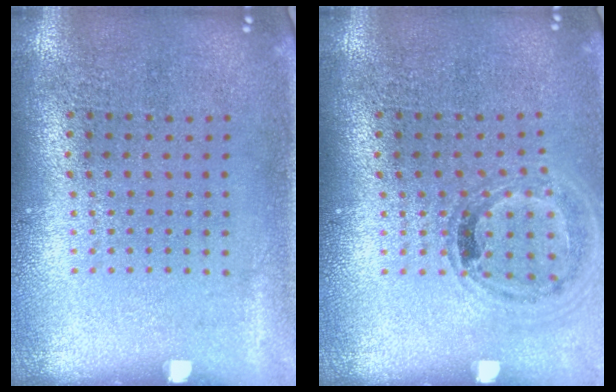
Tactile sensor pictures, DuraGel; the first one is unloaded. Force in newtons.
{"total": 0.9, "press": 0.9, "slide": 0.1}